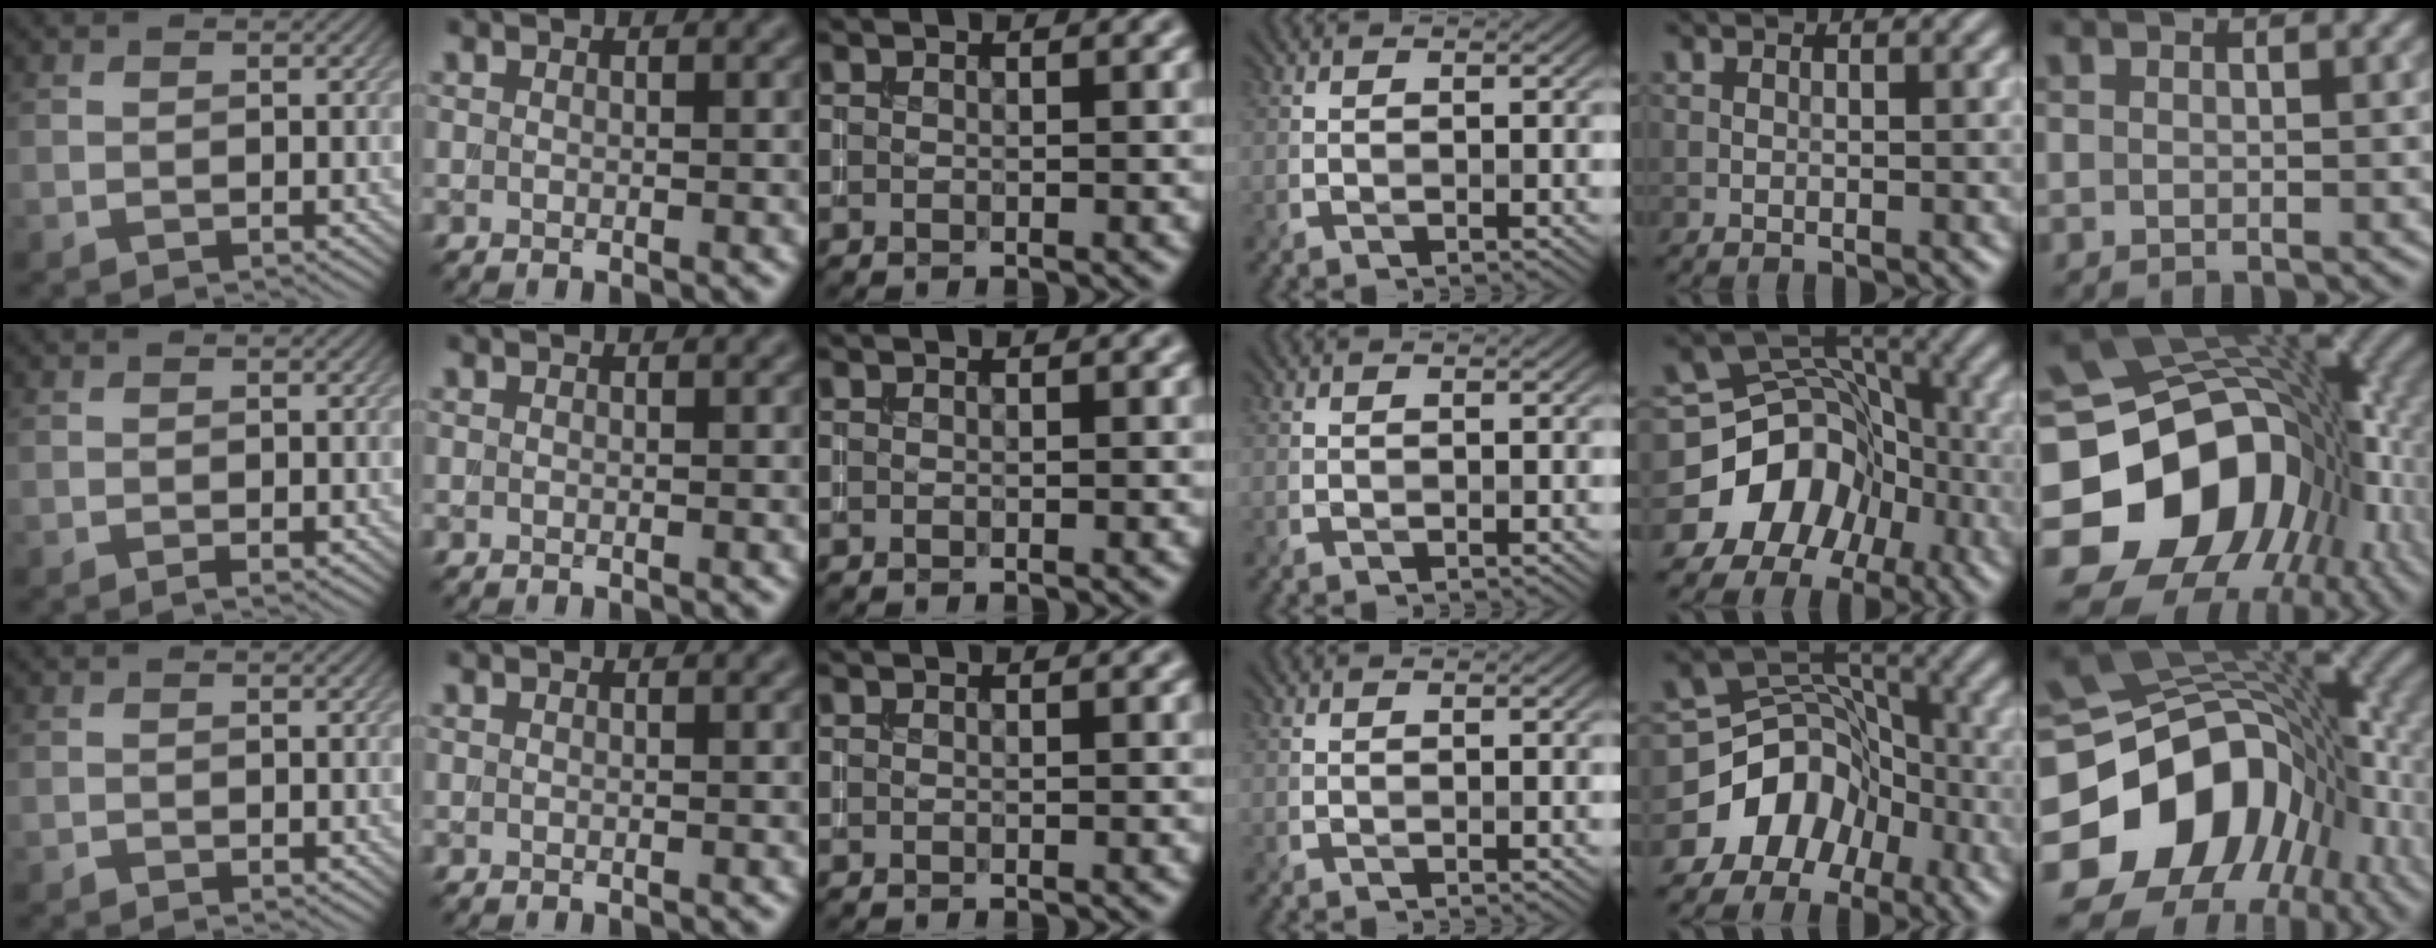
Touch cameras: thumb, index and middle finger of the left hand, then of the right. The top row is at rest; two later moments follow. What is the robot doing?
{"motion": "extract", "object": "drawer"}